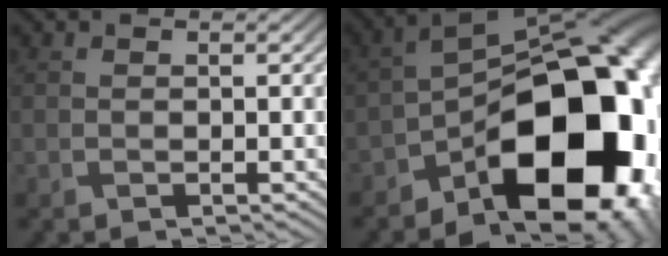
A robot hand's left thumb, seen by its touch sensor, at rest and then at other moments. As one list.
[{"total": 18.9, "force": [-7.4, 10.2, 14.0], "torque": [-0.178, -0.015, -0.122]}]